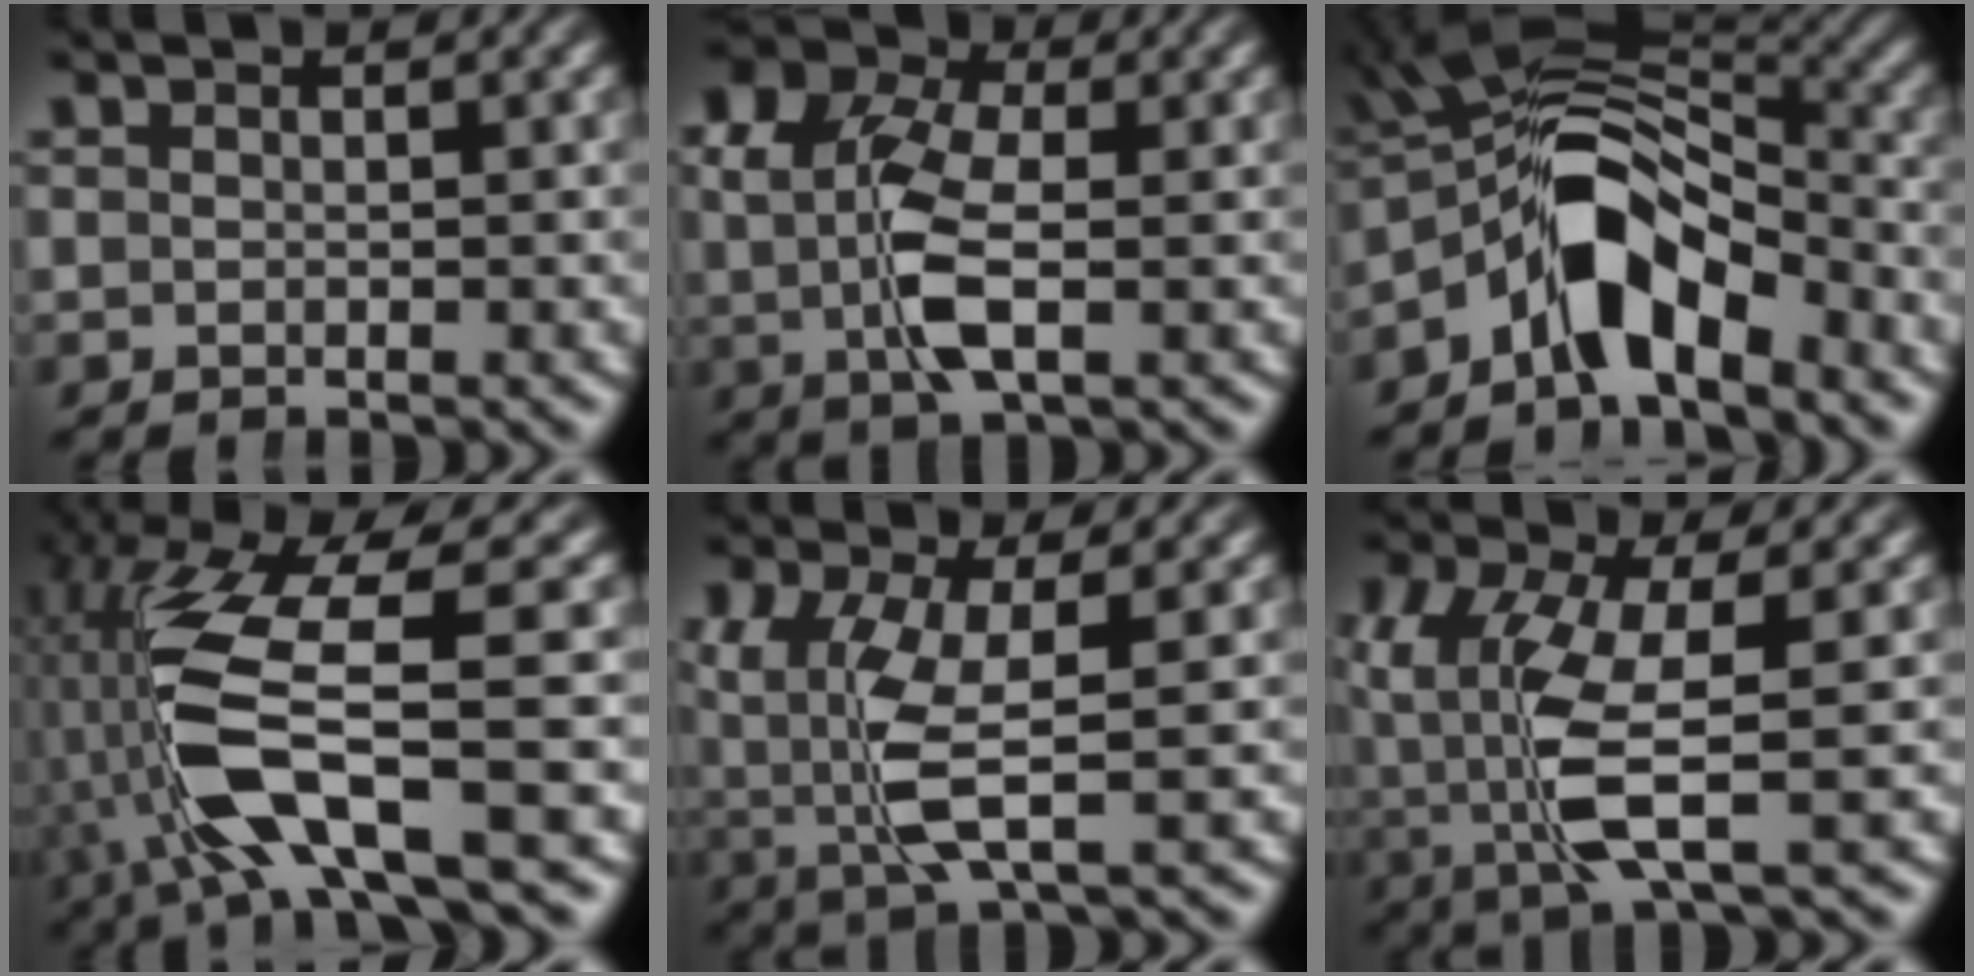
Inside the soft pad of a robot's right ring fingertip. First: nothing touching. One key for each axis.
{"total": 6.9, "fx": 0.8, "fy": 4.3, "fz": 5.4, "tx": -0.114, "ty": -0.012, "tz": 0.011}
{"total": 9.7, "fx": -1.1, "fy": 5.9, "fz": 7.6, "tx": -0.129, "ty": -0.011, "tz": -0.018}
{"total": 10.9, "fx": 0.0, "fy": 5.3, "fz": 9.5, "tx": -0.217, "ty": -0.024, "tz": 0.014}
{"total": 5.1, "fx": 0.0, "fy": 2.1, "fz": 4.7, "tx": -0.107, "ty": -0.026, "tz": 0.014}
{"total": 6.4, "fx": -0.4, "fy": 2.6, "fz": 5.9, "tx": -0.139, "ty": -0.028, "tz": 0.007}